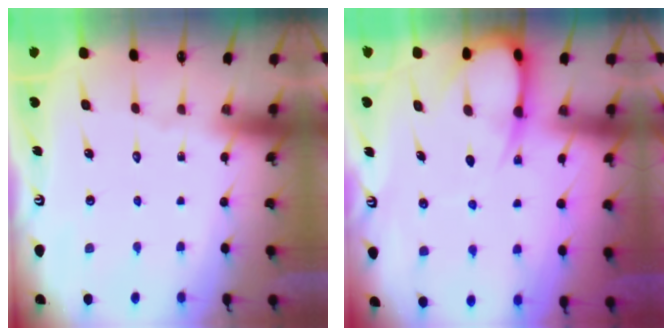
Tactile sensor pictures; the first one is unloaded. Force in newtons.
{"total": 7.7, "press": 7.7, "slide": 0.9}